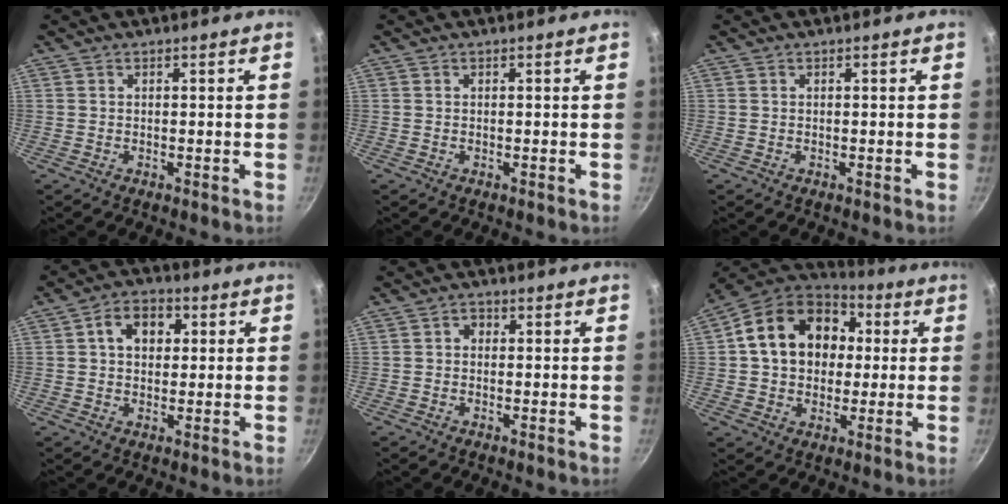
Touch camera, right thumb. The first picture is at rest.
{"total": 0.0}
{"total": 0.0}
{"total": 7.7, "force": [1.9, 5.7, 4.8], "torque": [-0.050, 0.010, 0.019]}
{"total": 1.9, "force": [0.1, 1.6, 1.0], "torque": [-0.011, 0.007, -0.002]}
{"total": 19.2, "force": [3.4, 14.8, 11.6], "torque": [-0.176, 0.029, 0.046]}